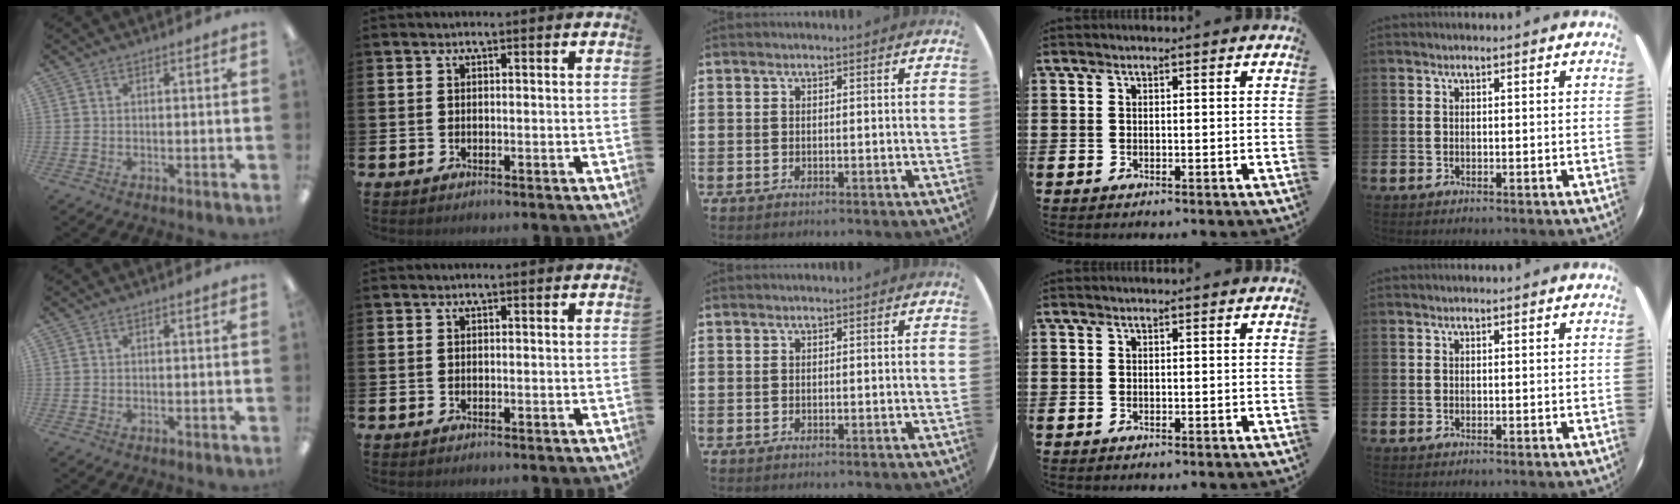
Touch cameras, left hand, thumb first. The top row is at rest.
{}